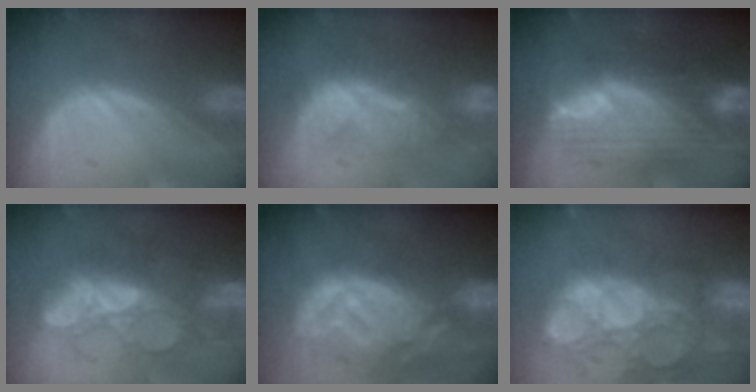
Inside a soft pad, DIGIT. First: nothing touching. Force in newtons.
{"total": 7.8, "press": 7.5, "slide": 2.0}
{"total": 11.6, "press": 11.6, "slide": 1.0}
{"total": 8.9, "press": 8.8, "slide": 1.7}
{"total": 12.6, "press": 11.1, "slide": 5.8}
{"total": 15.0, "press": 12.5, "slide": 8.2}